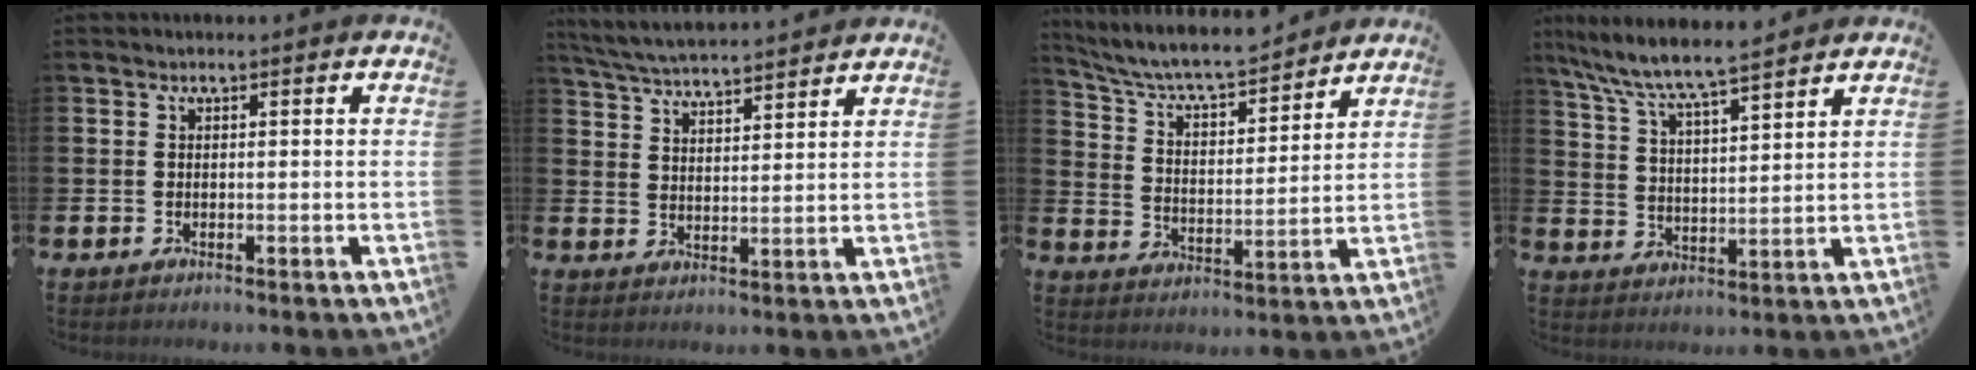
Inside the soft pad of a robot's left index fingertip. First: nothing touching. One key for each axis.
{"total": 5.3, "fx": 5.2, "fy": 0.2, "fz": 0.8, "tx": -0.038, "ty": -0.031, "tz": 0.093}
{"total": 7.2, "fx": 6.7, "fy": 1.3, "fz": 2.3, "tx": -0.073, "ty": -0.051, "tz": 0.112}
{"total": 7.7, "fx": 7.2, "fy": 0.4, "fz": 2.5, "tx": -0.074, "ty": -0.043, "tz": 0.127}